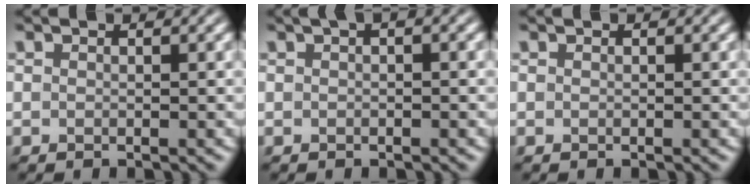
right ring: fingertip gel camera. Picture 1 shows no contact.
{"total": 1.2, "force": [0.5, 0.5, 1.0], "torque": [-0.017, 0.009, 0.004]}
{"total": 0.0}